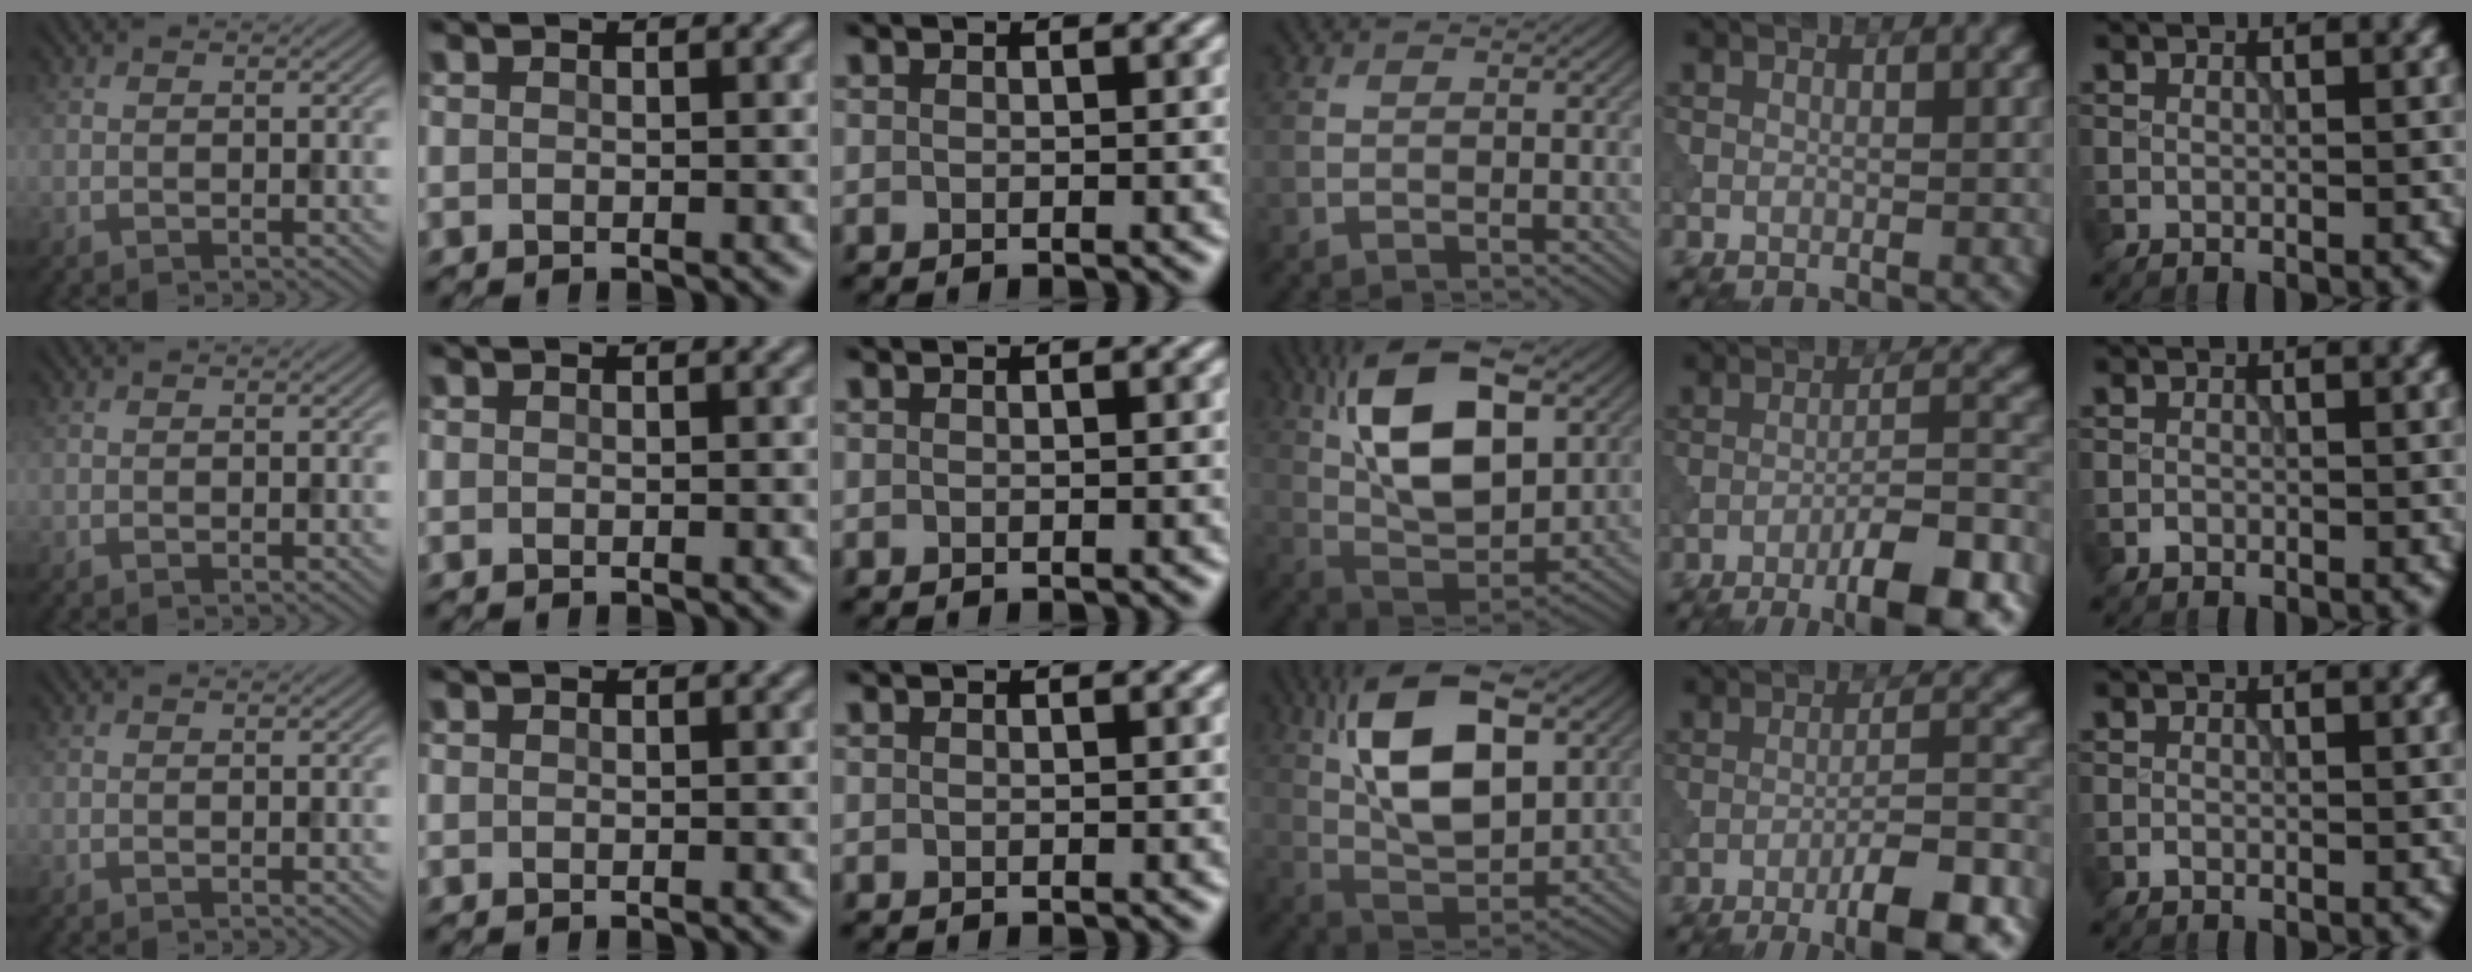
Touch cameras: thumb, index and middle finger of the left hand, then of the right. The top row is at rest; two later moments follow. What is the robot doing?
{"motion": "shake", "object": "bell"}